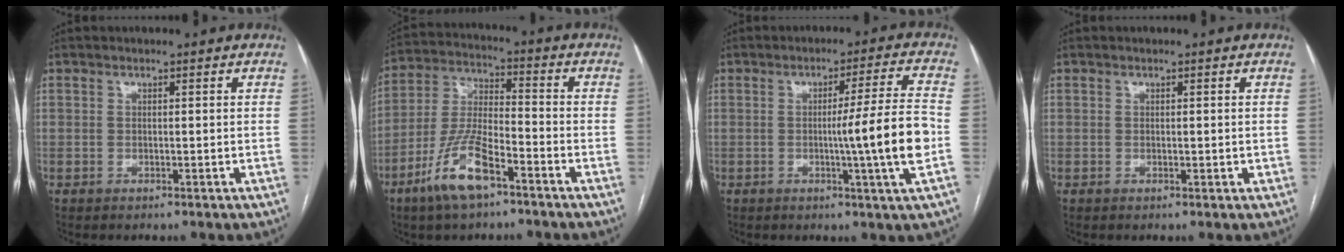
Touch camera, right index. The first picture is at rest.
{"total": 11.1, "force": [-6.5, 2.8, 8.5], "torque": [-0.183, -0.004, -0.124]}
{"total": 10.4, "force": [-1.8, -2.0, 10.0], "torque": [-0.147, -0.009, -0.027]}
{"total": 0.9, "force": [0.0, 0.4, 0.8], "torque": [-0.011, -0.002, 0.000]}